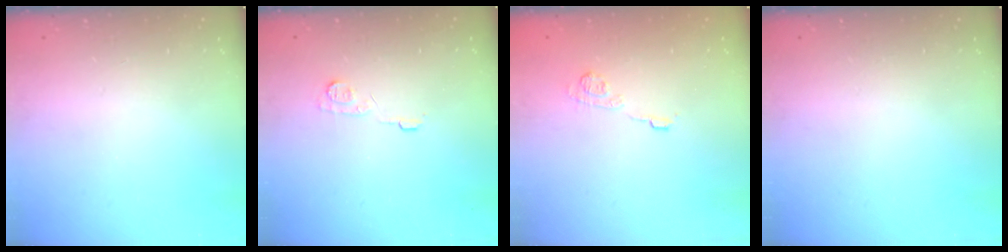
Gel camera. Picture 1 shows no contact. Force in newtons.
{"total": 5.8, "press": 5.8, "slide": 0.6}
{"total": 8.0, "press": 7.9, "slide": 1.0}
{"total": 0.0}